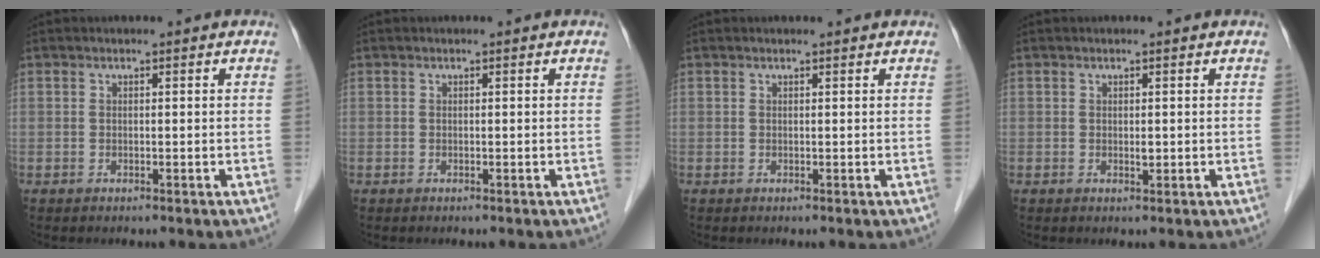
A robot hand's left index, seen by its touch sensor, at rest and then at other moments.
{"total": 0.0}
{"total": 1.0, "force": [0.9, 0.1, 0.2], "torque": [-0.012, 0.007, 0.011]}
{"total": 0.7, "force": [0.1, 0.3, 0.6], "torque": [-0.011, -0.001, 0.002]}